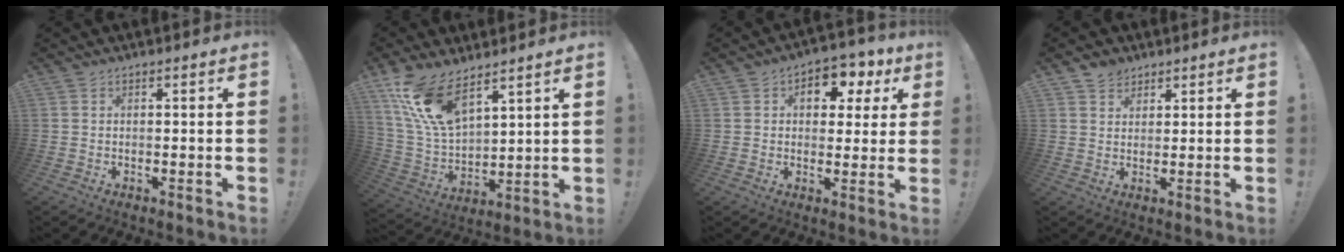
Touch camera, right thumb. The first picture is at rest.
{"total": 15.5, "force": [10.6, 6.5, 9.3], "torque": [-0.210, -0.064, 0.200]}
{"total": 9.1, "force": [3.2, 6.2, 5.8], "torque": [-0.070, -0.008, 0.057]}
{"total": 3.9, "force": [2.9, 2.5, 0.4], "torque": [0.002, -0.016, 0.052]}